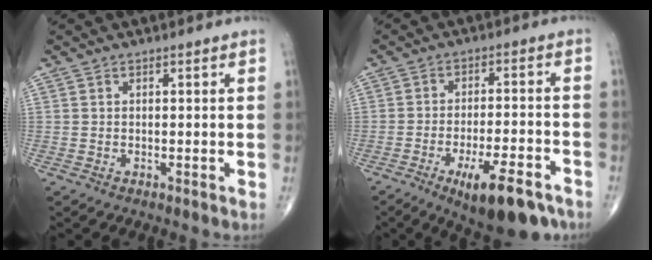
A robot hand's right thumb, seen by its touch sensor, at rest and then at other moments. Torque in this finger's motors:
{"motor_torque": [1.10, 1.44, 0.79, -0.30, 0.26]}